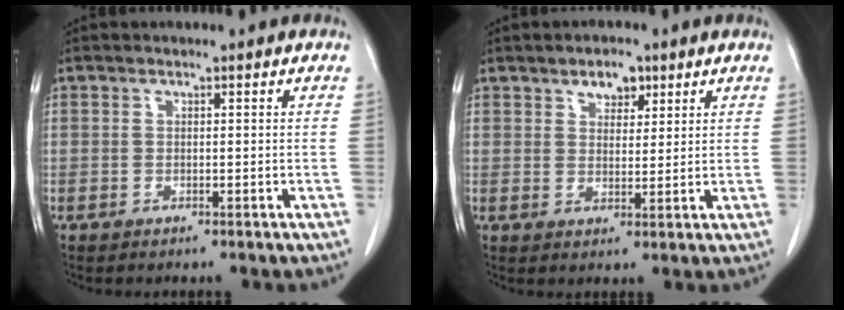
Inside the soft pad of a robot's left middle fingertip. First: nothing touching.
{"total": 3.8, "force": [2.4, 2.0, 2.1], "torque": [-0.033, 0.003, 0.039]}